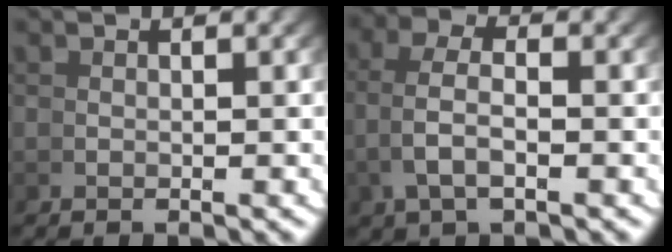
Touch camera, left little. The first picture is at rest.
{"total": 2.9, "force": [0.2, 1.1, 2.7], "torque": [-0.065, -0.006, 0.011]}